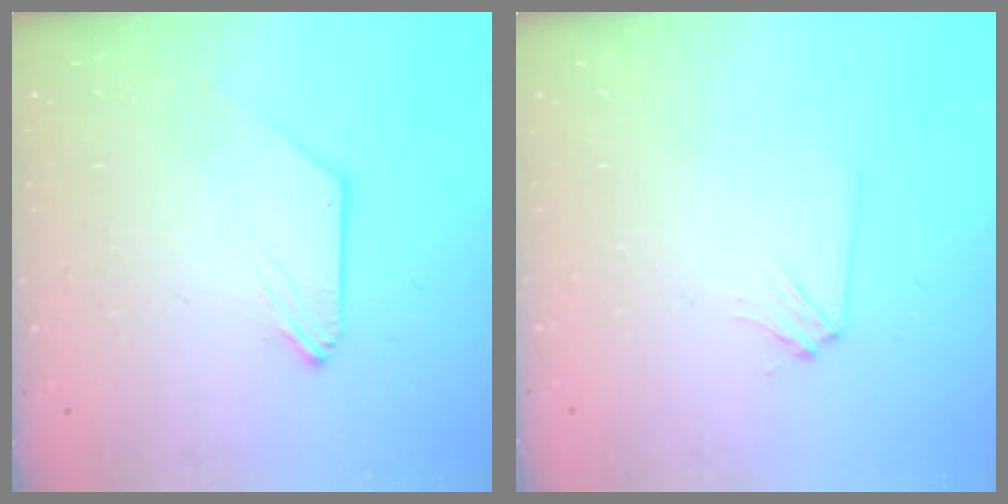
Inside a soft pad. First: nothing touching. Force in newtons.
{"total": 3.7, "press": 3.6, "slide": 0.6}